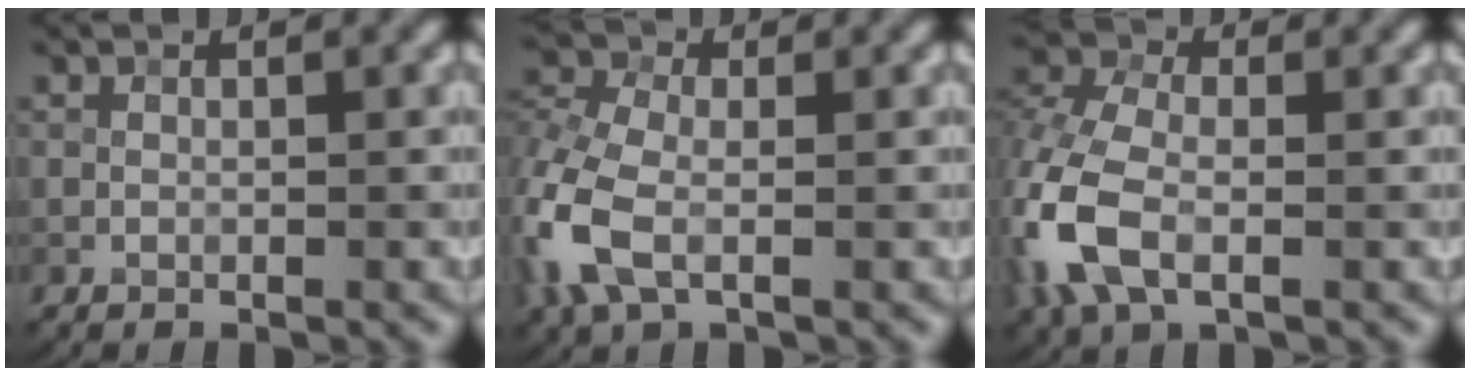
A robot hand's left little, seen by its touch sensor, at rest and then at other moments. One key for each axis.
{"total": 7.2, "fx": -1.8, "fy": 4.3, "fz": 5.5, "tx": -0.148, "ty": -0.002, "tz": -0.051}
{"total": 8.9, "fx": -2.4, "fy": 5.2, "fz": 6.7, "tx": -0.184, "ty": -0.006, "tz": -0.063}